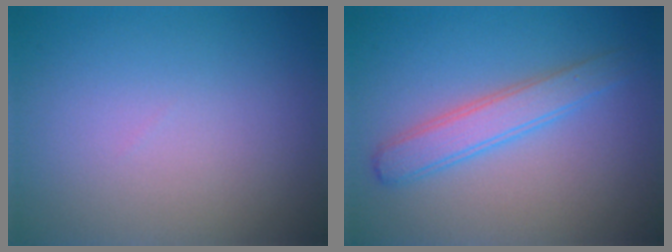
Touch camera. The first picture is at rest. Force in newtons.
{"total": 3.1, "press": 3.1, "slide": 0.1}